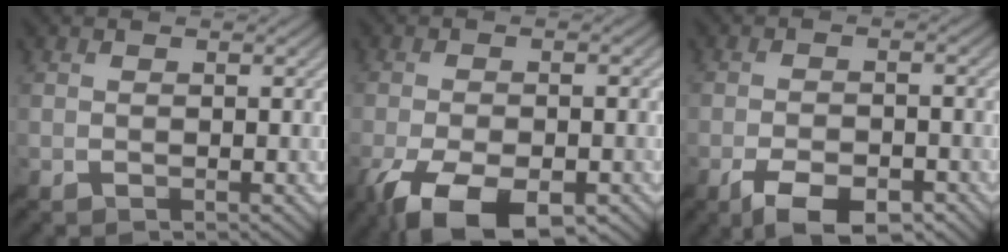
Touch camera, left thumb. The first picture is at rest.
{"total": 10.7, "force": [-6.2, 4.0, 7.8], "torque": [-0.158, -0.026, -0.102]}
{"total": 7.0, "force": [-4.4, 2.2, 5.0], "torque": [-0.092, 0.000, -0.075]}